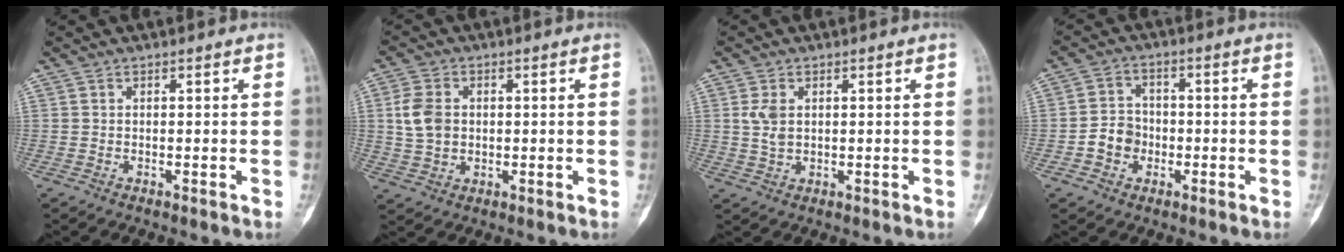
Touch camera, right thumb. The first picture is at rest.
{"total": 6.8, "force": [0.7, 5.1, 4.4], "torque": [-0.084, 0.002, 0.016]}
{"total": 3.5, "force": [0.8, 2.2, 2.6], "torque": [-0.052, -0.001, 0.019]}
{"total": 5.6, "force": [-1.7, 4.8, 2.2], "torque": [-0.012, 0.023, -0.036]}